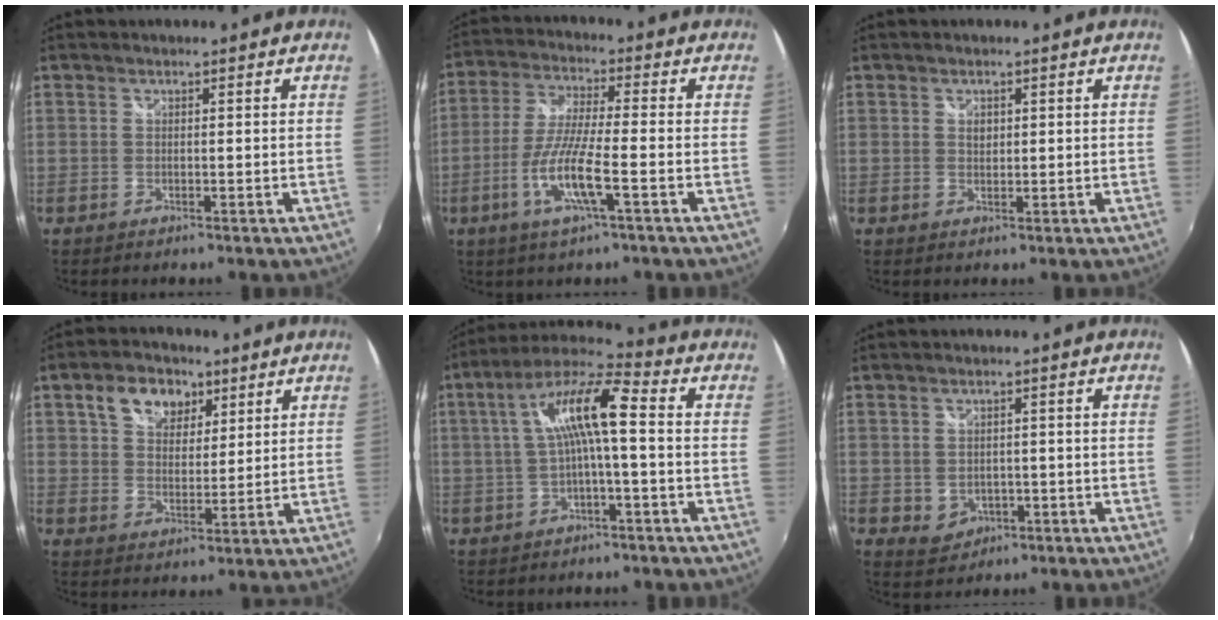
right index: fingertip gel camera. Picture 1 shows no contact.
{"total": 10.2, "force": [-3.9, 0.8, 9.4], "torque": [-0.197, -0.009, -0.076]}
{"total": 1.4, "force": [0.5, 1.1, 0.8], "torque": [-0.011, 0.002, 0.008]}
{"total": 8.9, "force": [4.6, 6.0, 4.7], "torque": [-0.084, 0.023, 0.079]}
{"total": 10.8, "force": [0.2, 1.7, 10.6], "torque": [-0.209, 0.025, 0.003]}
{"total": 3.8, "force": [-0.7, 3.5, 1.3], "torque": [-0.034, 0.002, 0.002]}